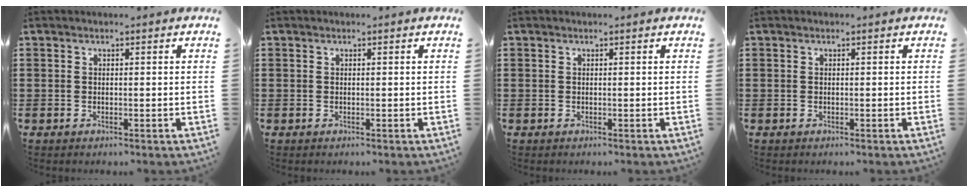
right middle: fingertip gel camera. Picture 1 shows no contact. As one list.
[{"total": 0.0}, {"total": 0.0}, {"total": 0.0}]